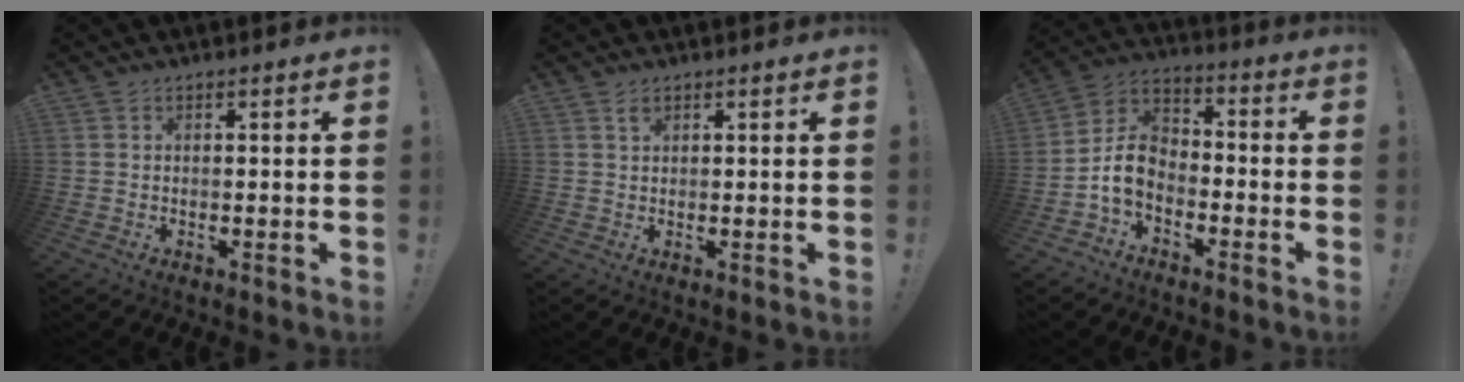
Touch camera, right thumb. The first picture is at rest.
{"total": 1.6, "force": [1.1, 0.7, 0.9], "torque": [-0.008, -0.004, 0.018]}
{"total": 9.3, "force": [-3.9, 6.6, 5.2], "torque": [-0.098, 0.017, -0.068]}